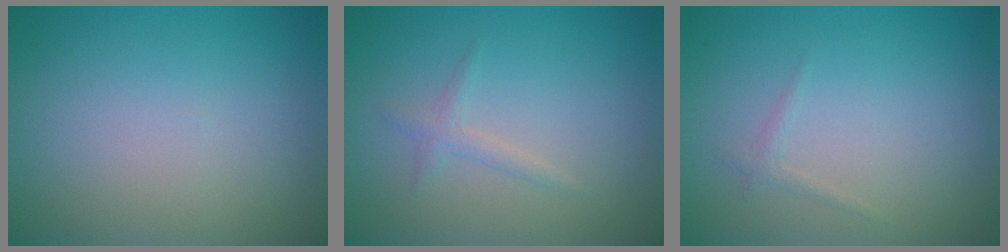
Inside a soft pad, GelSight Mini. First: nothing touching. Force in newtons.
{"total": 1.1, "press": 1.1, "slide": 0.0}
{"total": 0.6, "press": 0.6, "slide": 0.1}